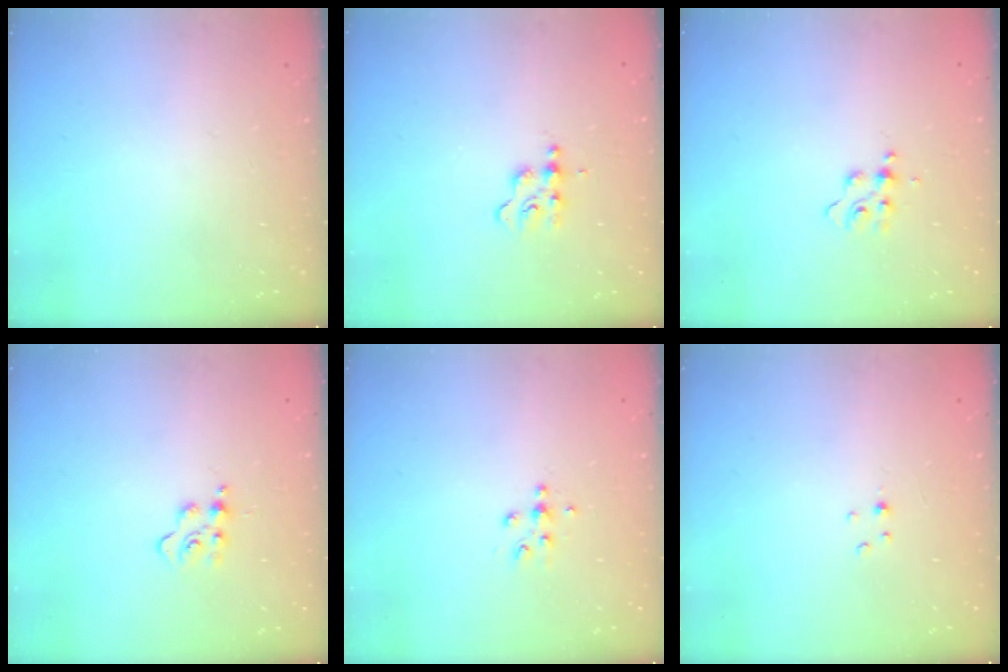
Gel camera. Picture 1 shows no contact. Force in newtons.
{"total": 2.8, "press": 2.8, "slide": 0.3}
{"total": 7.3, "press": 7.3, "slide": 0.7}
{"total": 5.0, "press": 5.0, "slide": 0.5}
{"total": 4.9, "press": 4.8, "slide": 0.6}
{"total": 1.5, "press": 1.4, "slide": 0.2}